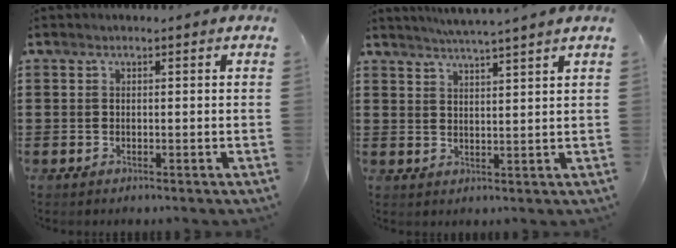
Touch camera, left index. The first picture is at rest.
{"total": 3.3, "force": [3.1, -1.0, 0.3], "torque": [-0.016, -0.015, 0.056]}